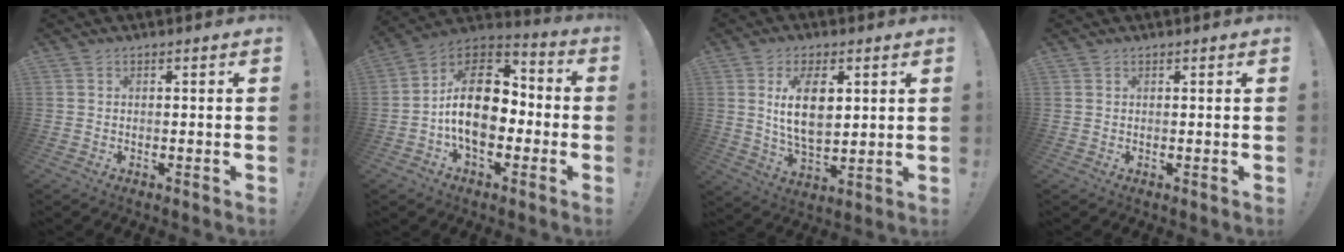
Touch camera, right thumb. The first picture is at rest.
{"total": 19.8, "force": [-1.4, 12.4, 15.4], "torque": [-0.271, 0.022, -0.019]}
{"total": 12.2, "force": [3.1, 6.3, 9.9], "torque": [-0.177, -0.005, 0.050]}
{"total": 0.0}